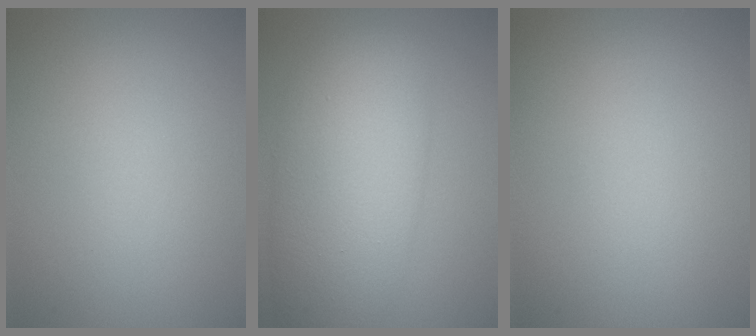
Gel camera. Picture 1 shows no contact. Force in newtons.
{"total": 9.4, "press": 9.4, "slide": 0.1}
{"total": 0.0}